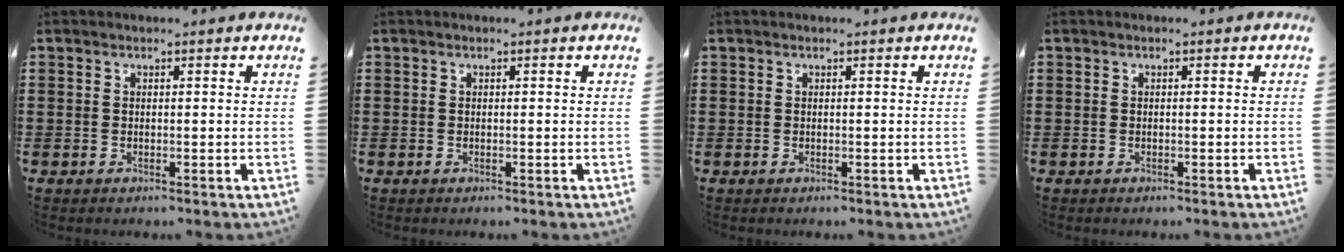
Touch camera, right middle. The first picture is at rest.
{"total": 0.0}
{"total": 0.0}
{"total": 0.0}